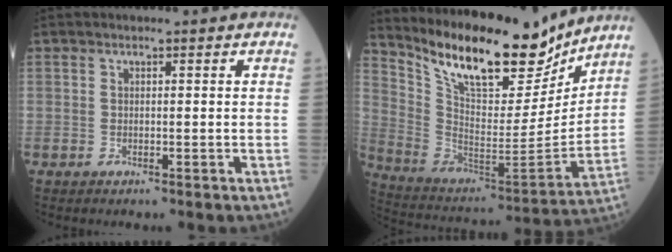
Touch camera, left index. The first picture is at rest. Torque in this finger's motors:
{"motor_torque": [1.12, -1.02, 0.61, 0.13]}